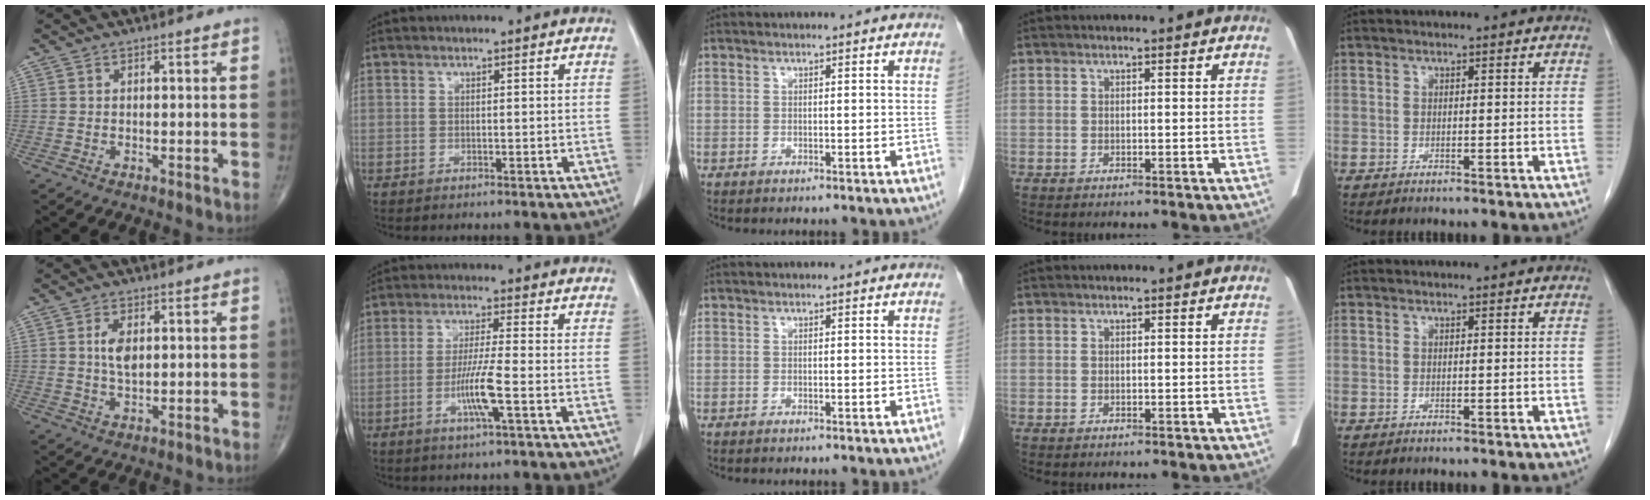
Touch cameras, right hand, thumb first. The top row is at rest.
{"thumb": {"total": 4.7, "force": [1.0, 2.5, 3.9], "torque": [-0.069, -0.004, 0.019]}, "index": {"total": 6.1, "force": [-2.3, -0.5, 5.7], "torque": [-0.110, -0.007, -0.045]}}